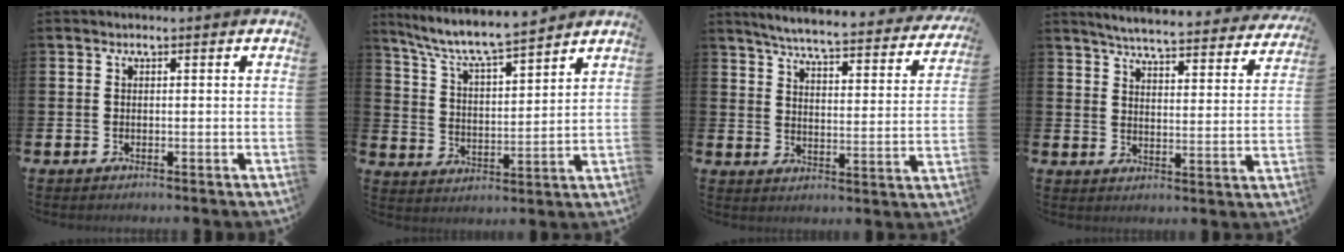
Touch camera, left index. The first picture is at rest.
{"total": 7.6, "force": [7.2, 0.6, 2.5], "torque": [-0.082, -0.049, 0.124]}
{"total": 5.7, "force": [5.3, 0.2, 2.0], "torque": [-0.053, -0.046, 0.084]}
{"total": 5.5, "force": [5.2, 0.2, 1.5], "torque": [-0.043, -0.043, 0.086]}